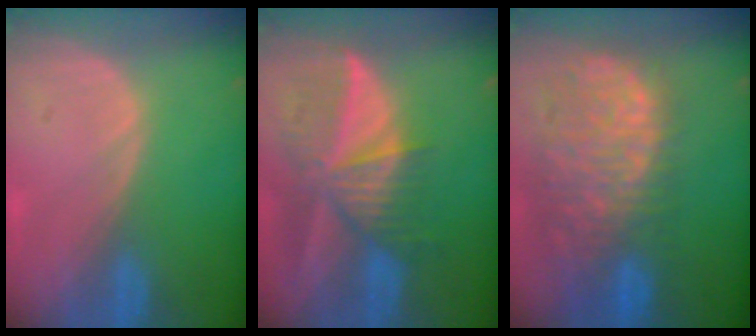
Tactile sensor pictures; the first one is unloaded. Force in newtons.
{"total": 9.7, "press": 8.5, "slide": 4.7}
{"total": 13.1, "press": 10.9, "slide": 7.3}